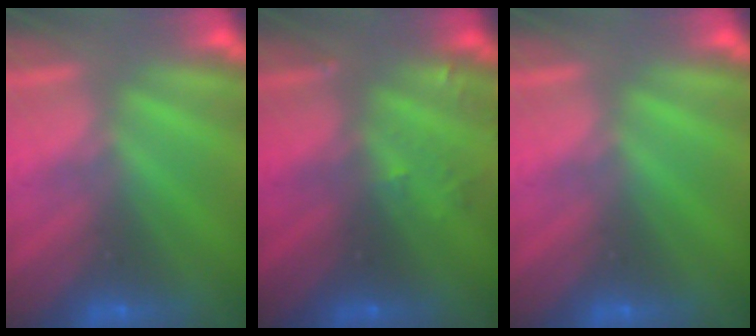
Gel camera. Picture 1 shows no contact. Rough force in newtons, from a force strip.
{"total": 2.8}
{"total": 0.0}